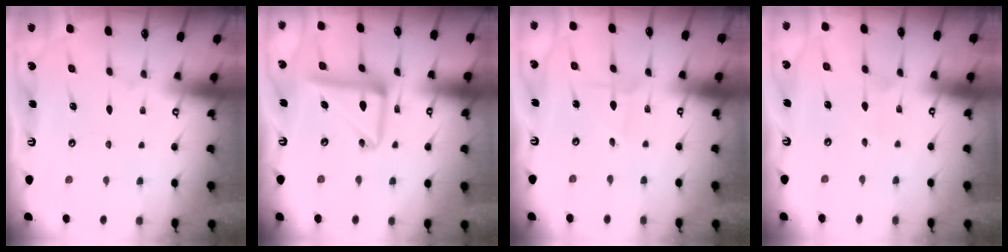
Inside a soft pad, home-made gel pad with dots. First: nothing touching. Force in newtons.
{"total": 15.5, "press": 15.4, "slide": 1.5}
{"total": 1.7, "press": 1.7, "slide": 0.1}
{"total": 2.7, "press": 2.6, "slide": 0.9}